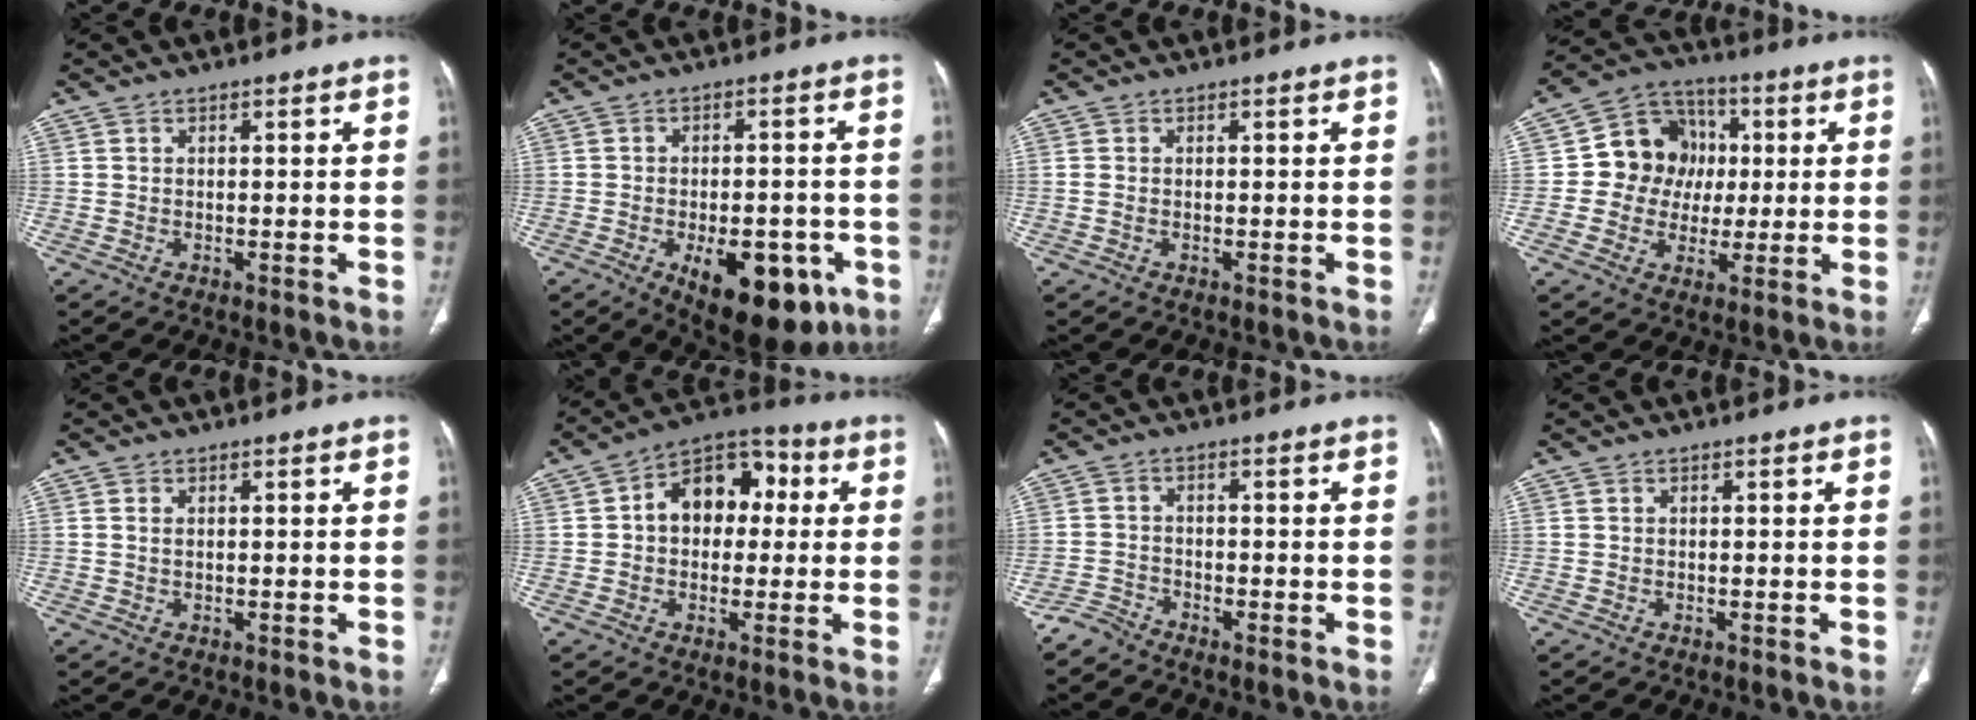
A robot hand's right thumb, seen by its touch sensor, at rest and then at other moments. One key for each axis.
{"total": 16.1, "fx": -6.6, "fy": 8.1, "fz": 12.2, "tx": -0.141, "ty": 0.013, "tz": -0.077}
{"total": 0.8, "fx": -0.1, "fy": 0.5, "fz": 0.6, "tx": -0.020, "ty": 0.003, "tz": 0.002}
{"total": 14.7, "fx": 1.2, "fy": 12.9, "fz": 6.9, "tx": -0.065, "ty": 0.021, "tz": 0.019}
{"total": 1.0, "fx": 0.3, "fy": 0.5, "fz": 0.8, "tx": -0.024, "ty": 0.005, "tz": 0.011}
{"total": 12.5, "fx": 1.8, "fy": 8.9, "fz": 8.6, "tx": -0.090, "ty": 0.031, "tz": 0.016}
{"total": 2.6, "fx": -2.5, "fy": 0.6, "fz": -0.3, "tx": 0.011, "ty": -0.002, "tz": -0.056}
{"total": 0.0}